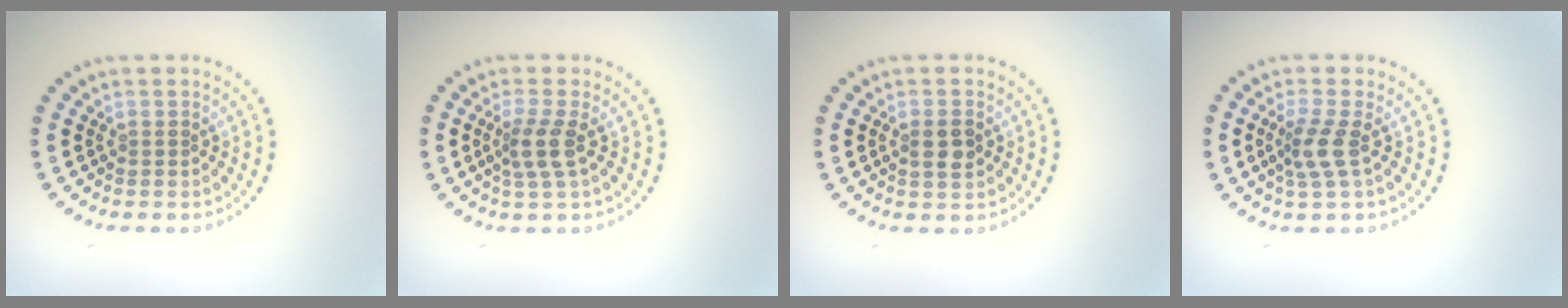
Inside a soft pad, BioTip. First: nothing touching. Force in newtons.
{"total": 2.4, "press": 1.8, "slide": 1.5}
{"total": 2.0, "press": 1.9, "slide": 0.4}
{"total": 2.4, "press": 1.9, "slide": 1.5}